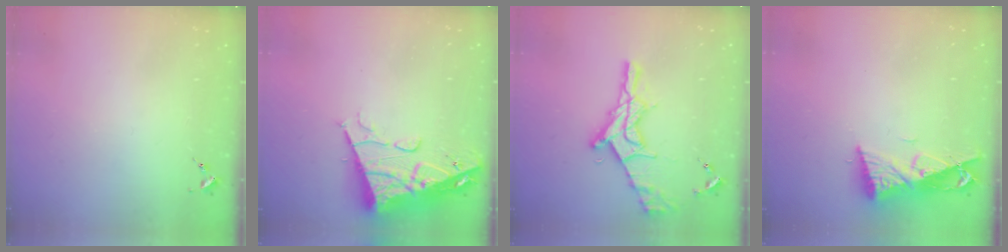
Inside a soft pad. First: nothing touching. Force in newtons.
{"total": 15.2, "press": 15.1, "slide": 1.8}
{"total": 19.0, "press": 18.9, "slide": 1.3}
{"total": 9.7, "press": 9.7, "slide": 0.7}